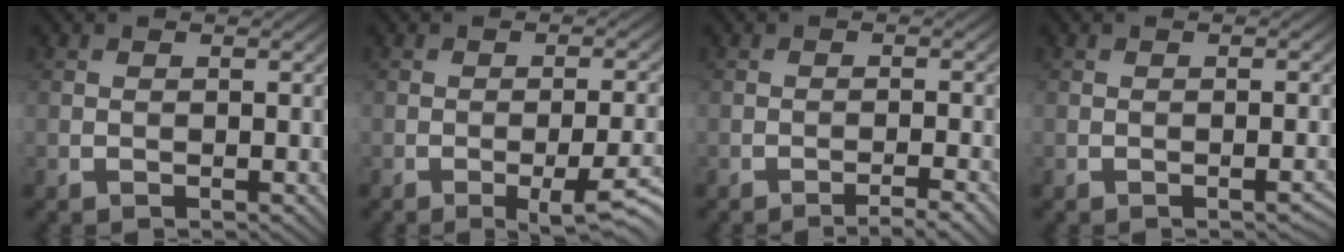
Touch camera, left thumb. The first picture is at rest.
{"total": 5.8, "force": [-2.5, 1.3, 5.1], "torque": [-0.069, -0.001, -0.027]}
{"total": 2.3, "force": [-1.9, -0.6, 1.3], "torque": [-0.024, 0.005, -0.031]}
{"total": 0.8, "force": [-0.8, 0.0, 0.3], "torque": [0.001, 0.003, -0.014]}